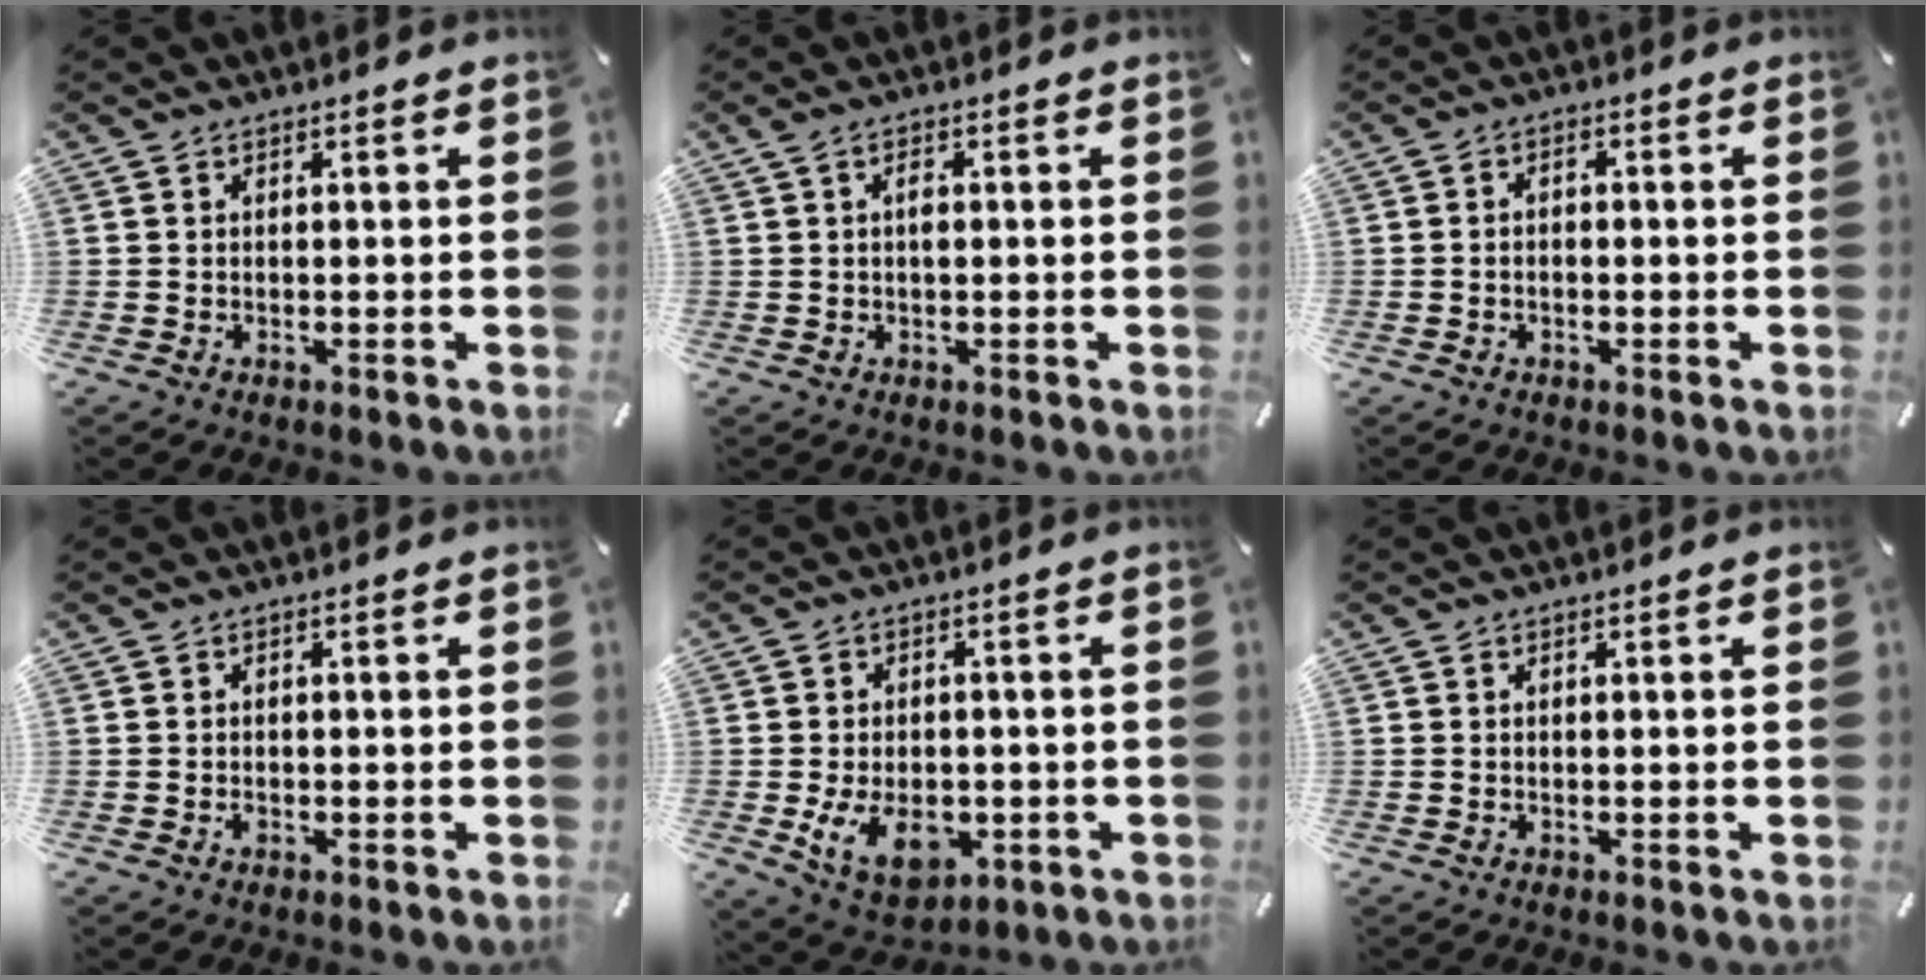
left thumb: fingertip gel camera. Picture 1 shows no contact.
{"total": 2.2, "force": [0.2, 1.0, 2.0], "torque": [-0.041, 0.004, 0.002]}
{"total": 1.7, "force": [-0.6, 1.0, 1.2], "torque": [-0.024, 0.005, -0.013]}
{"total": 0.8, "force": [-0.4, 0.6, 0.4], "torque": [-0.006, 0.002, -0.009]}
{"total": 10.4, "force": [-2.6, 7.1, 7.1], "torque": [-0.126, -0.002, -0.043]}
{"total": 0.0}